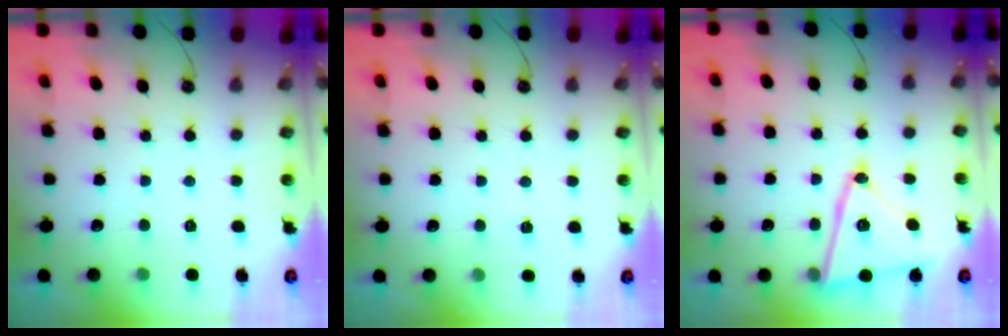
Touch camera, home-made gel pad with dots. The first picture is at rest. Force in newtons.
{"total": 5.4, "press": 3.1, "slide": 4.4}
{"total": 16.7, "press": 16.6, "slide": 1.4}